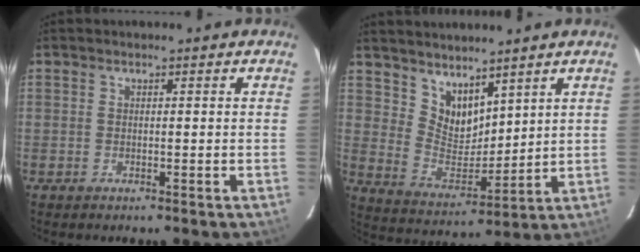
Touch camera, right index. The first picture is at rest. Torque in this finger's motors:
{"motor_torque": [-0.07, 0.11, 0.10, 0.01]}